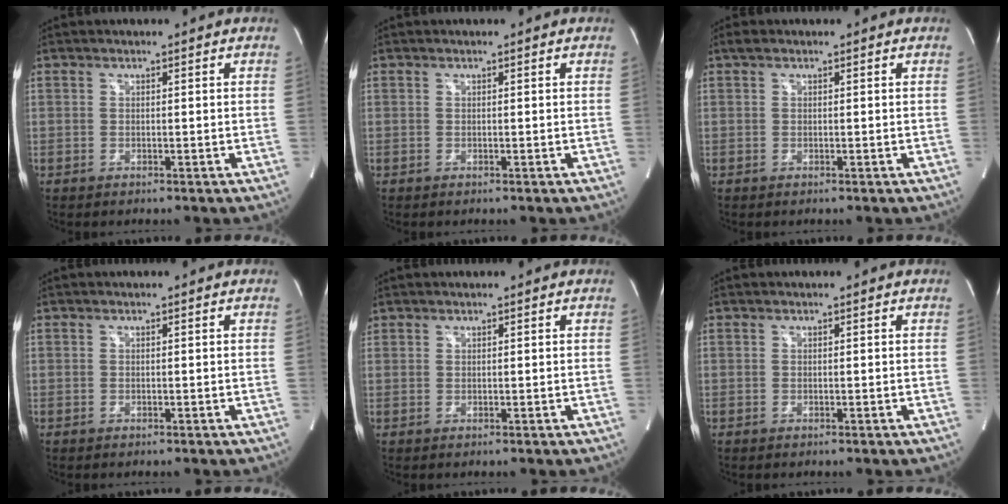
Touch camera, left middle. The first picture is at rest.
{"total": 0.0}
{"total": 0.9, "force": [0.6, 0.4, 0.5], "torque": [-0.016, 0.015, 0.009]}
{"total": 0.0}
{"total": 0.6, "force": [0.6, 0.3, 0.0], "torque": [-0.004, 0.006, 0.011]}
{"total": 0.0}